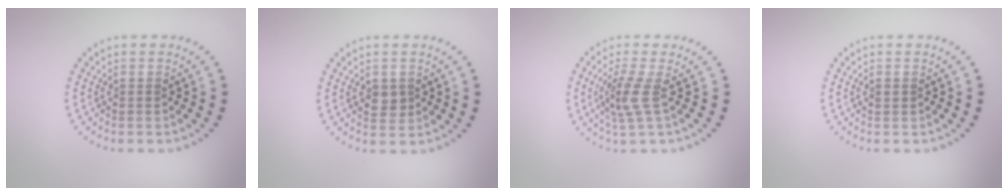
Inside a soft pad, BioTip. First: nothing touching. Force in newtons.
{"total": 1.8, "press": 1.8, "slide": 0.4}
{"total": 2.8, "press": 2.1, "slide": 1.8}
{"total": 0.7, "press": 0.7, "slide": 0.1}